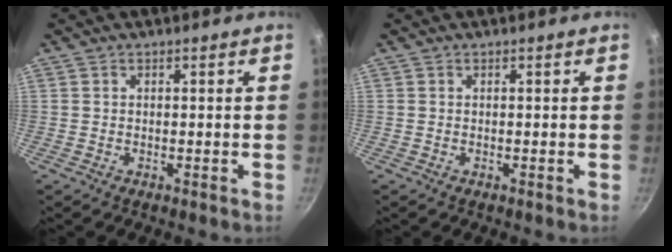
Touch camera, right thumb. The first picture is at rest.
{"total": 0.0}